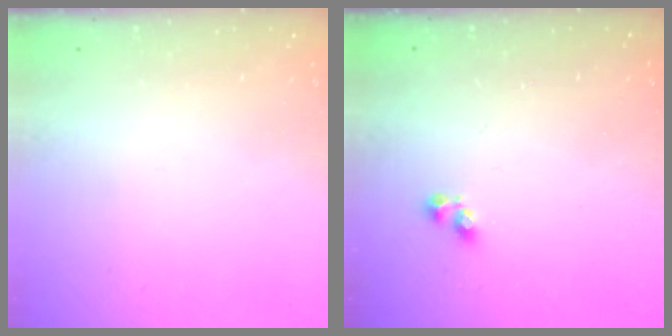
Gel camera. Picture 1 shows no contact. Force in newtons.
{"total": 1.9, "press": 1.9, "slide": 0.3}